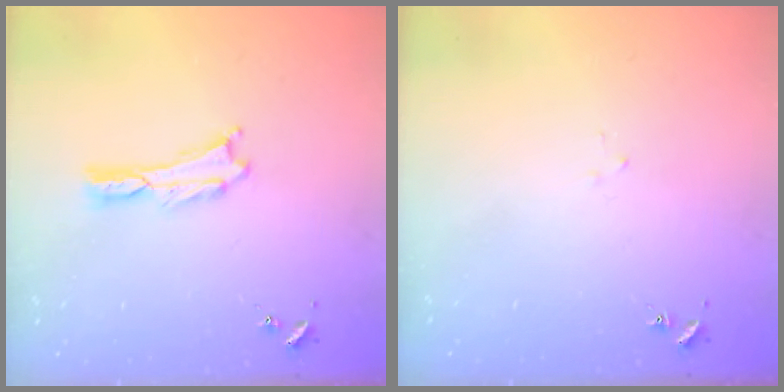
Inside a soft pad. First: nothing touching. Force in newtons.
{"total": 1.8, "press": 1.8, "slide": 0.1}